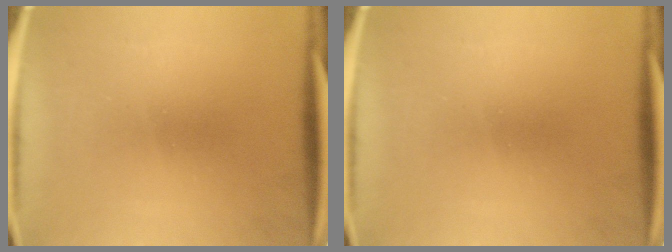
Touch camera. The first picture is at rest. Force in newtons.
{"total": 0.0}